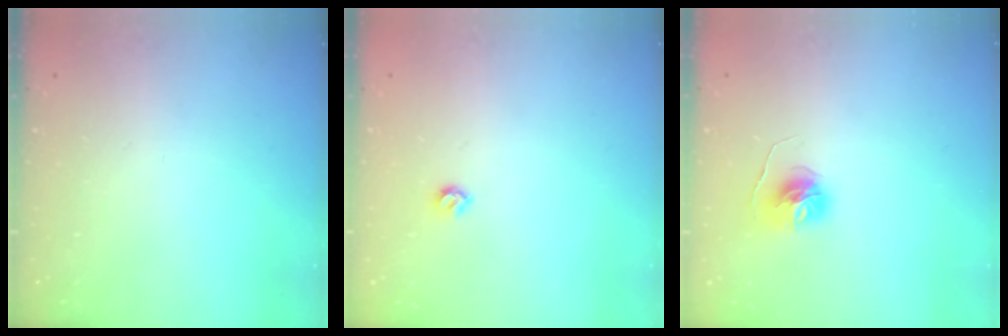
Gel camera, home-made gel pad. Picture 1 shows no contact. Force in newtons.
{"total": 4.9, "press": 4.8, "slide": 0.8}
{"total": 6.4, "press": 6.4, "slide": 0.6}